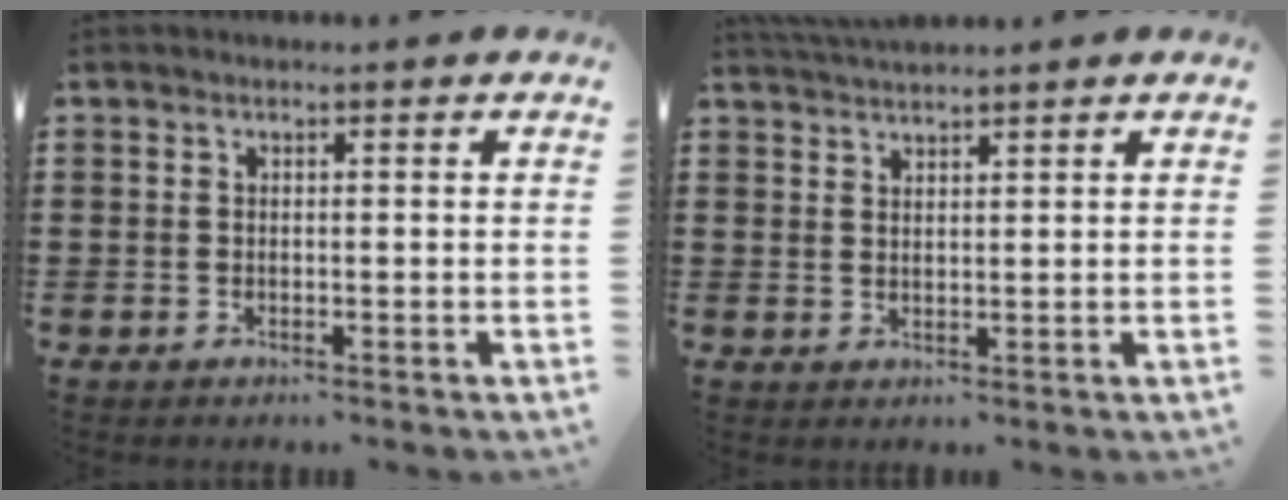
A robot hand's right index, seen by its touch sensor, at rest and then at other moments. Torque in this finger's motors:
{"motor_torque": [0.67, 0.75, 0.20, 0.05]}